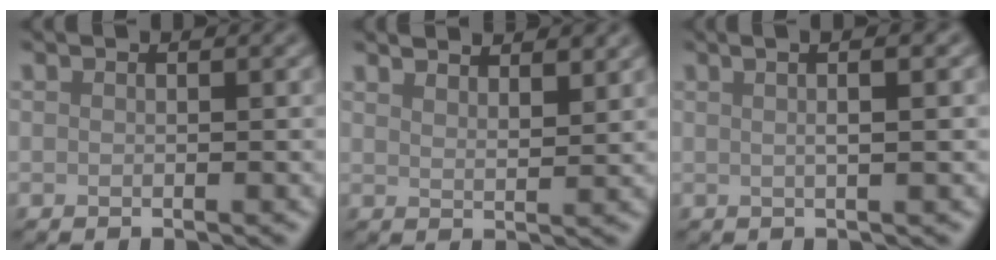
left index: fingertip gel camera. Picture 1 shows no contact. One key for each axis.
{"total": 4.2, "fx": 3.7, "fy": 1.1, "fz": 1.8, "tx": -0.011, "ty": 0.011, "tz": 0.037}
{"total": 5.8, "fx": 2.3, "fy": 2.5, "fz": 4.8, "tx": -0.032, "ty": 0.028, "tz": -0.003}